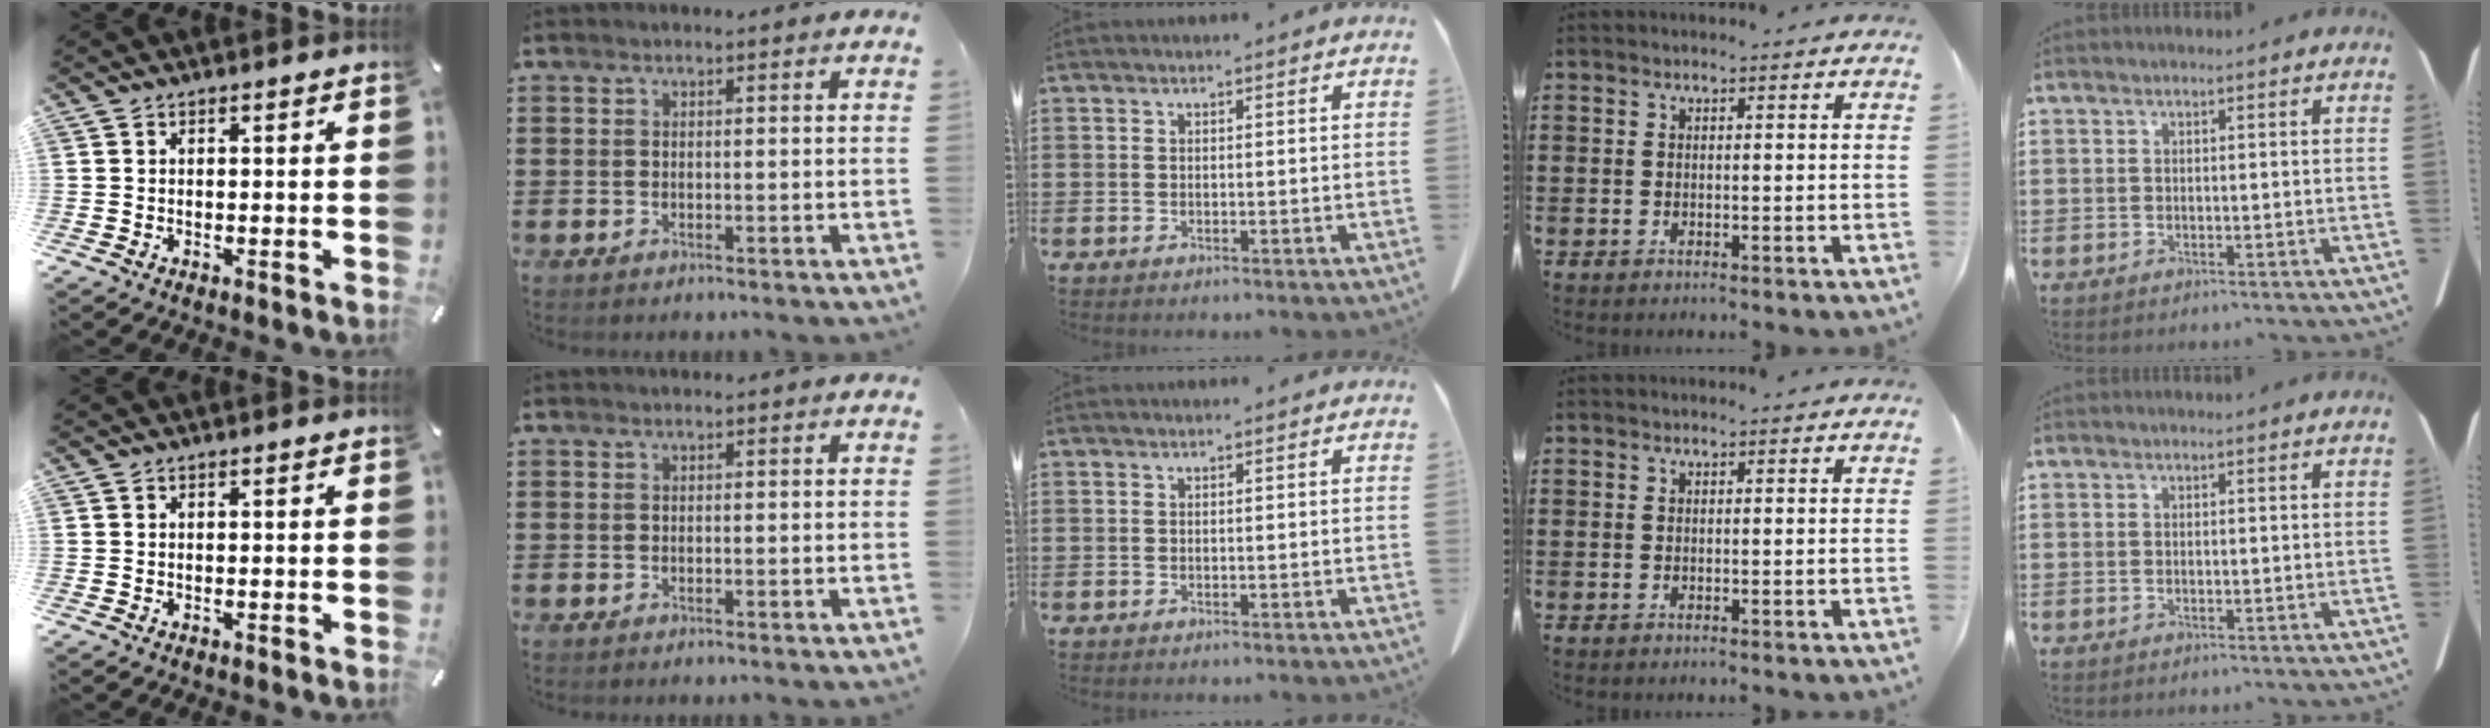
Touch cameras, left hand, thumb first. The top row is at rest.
{}